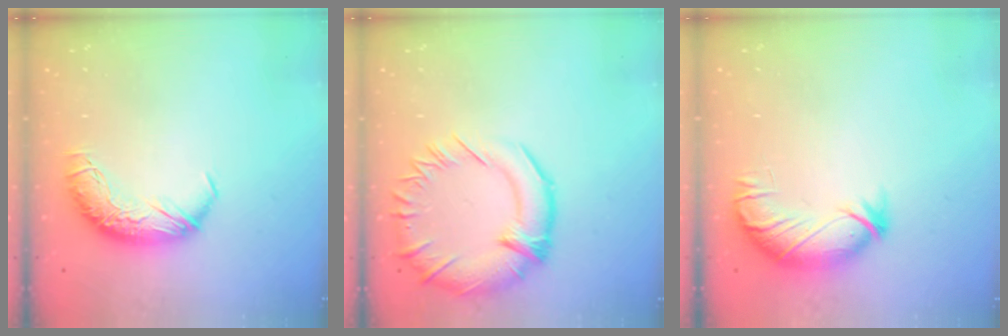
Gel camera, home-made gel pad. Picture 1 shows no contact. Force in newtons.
{"total": 7.3, "press": 6.7, "slide": 2.9}
{"total": 3.7, "press": 3.2, "slide": 1.9}